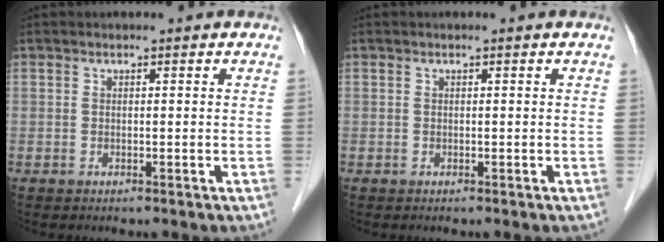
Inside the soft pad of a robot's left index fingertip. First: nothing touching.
{"total": 0.0}